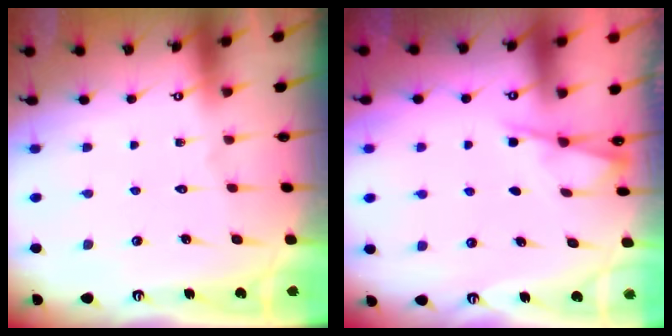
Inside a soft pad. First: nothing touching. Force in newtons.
{"total": 2.4, "press": 2.4, "slide": 0.5}